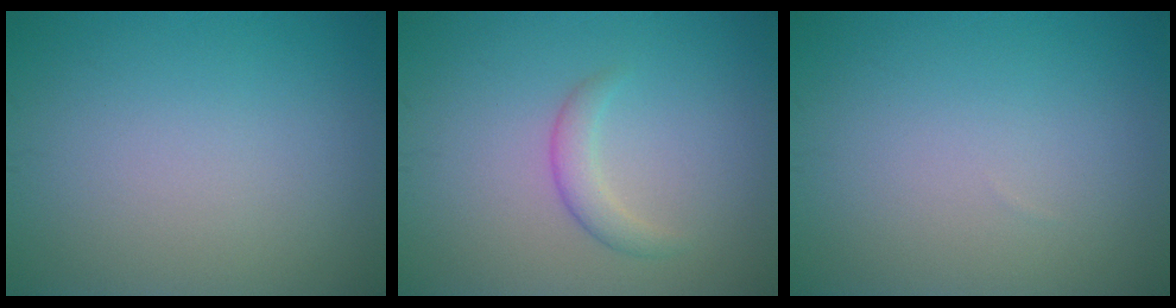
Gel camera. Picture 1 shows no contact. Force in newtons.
{"total": 1.9, "press": 1.9, "slide": 0.1}
{"total": 0.0}